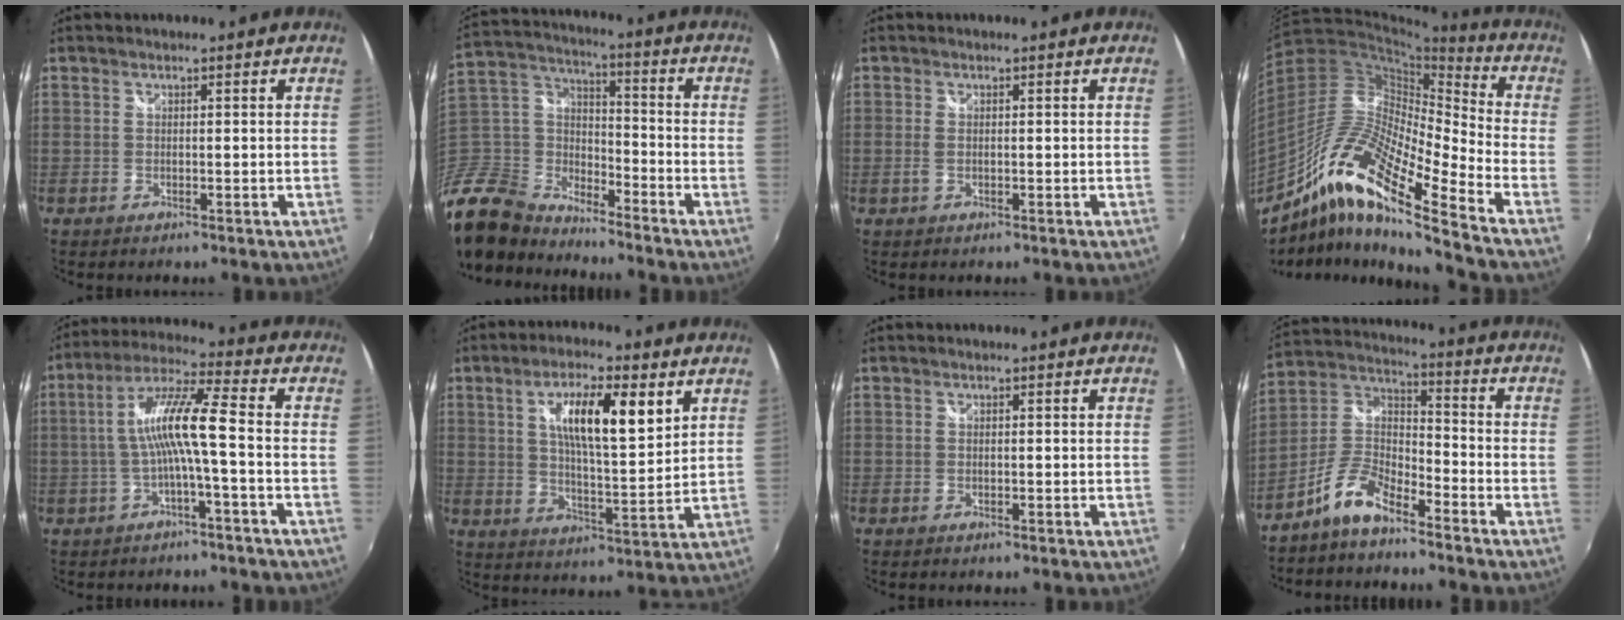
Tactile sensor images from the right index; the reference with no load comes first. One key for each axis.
{"total": 17.2, "fx": -13.8, "fy": 8.8, "fz": 5.5, "tx": -0.165, "ty": 0.019, "tz": -0.272}
{"total": 1.3, "fx": -0.1, "fy": 0.6, "fz": 1.1, "tx": -0.026, "ty": -0.001, "tz": -0.002}
{"total": 17.5, "fx": -11.2, "fy": 2.2, "fz": 13.3, "tx": -0.238, "ty": -0.009, "tz": -0.231}
{"total": 9.6, "fx": -1.8, "fy": 0.1, "fz": 9.4, "tx": -0.191, "ty": 0.016, "tz": -0.029}
{"total": 12.2, "fx": 5.1, "fy": 3.1, "fz": 10.7, "tx": -0.183, "ty": 0.005, "tz": 0.085}
{"total": 0.0}
{"total": 8.9, "fx": -6.4, "fy": 3.0, "fz": 5.4, "tx": -0.132, "ty": 0.021, "tz": -0.129}